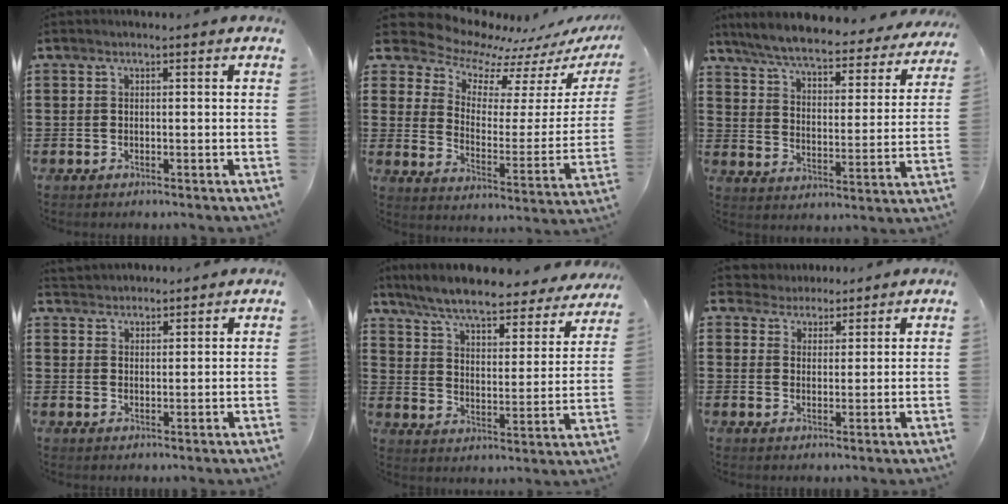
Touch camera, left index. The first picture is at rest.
{"total": 8.5, "force": [8.0, 2.5, 1.6], "torque": [-0.066, -0.070, 0.136]}
{"total": 6.4, "force": [5.8, 0.5, 2.7], "torque": [-0.079, -0.037, 0.098]}
{"total": 2.3, "force": [2.3, 0.3, -0.5], "torque": [0.002, -0.003, 0.045]}
{"total": 7.4, "force": [6.6, 0.5, 3.4], "torque": [-0.095, -0.043, 0.110]}
{"total": 3.5, "force": [3.1, 1.7, -0.2], "torque": [-0.014, 0.001, 0.057]}